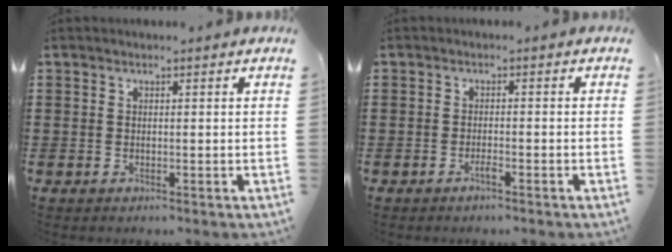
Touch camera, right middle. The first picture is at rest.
{"total": 1.4, "force": [-1.0, 0.1, 1.0], "torque": [-0.020, -0.004, -0.018]}